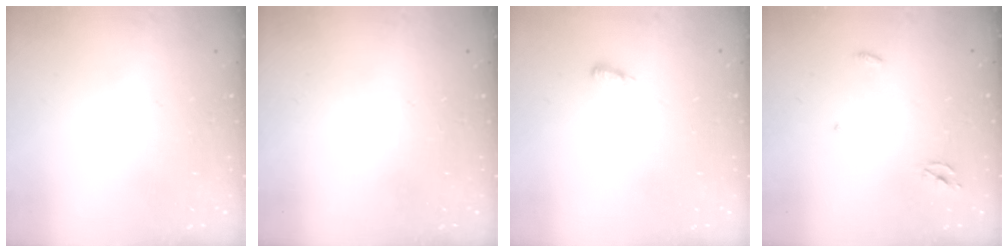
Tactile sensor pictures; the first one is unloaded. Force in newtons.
{"total": 0.0}
{"total": 4.4, "press": 3.4, "slide": 2.9}
{"total": 2.3, "press": 2.3, "slide": 0.2}